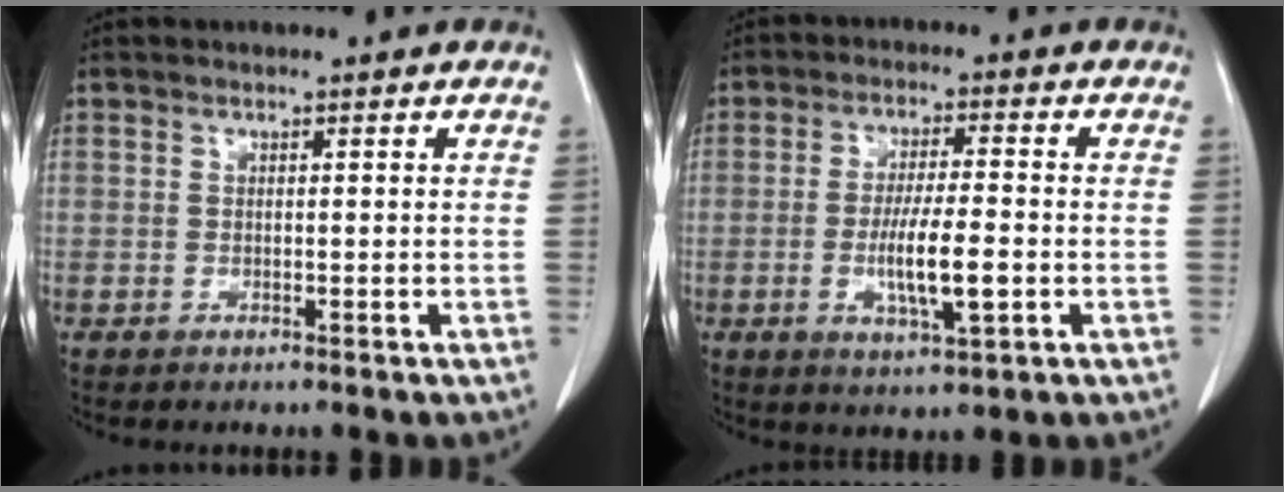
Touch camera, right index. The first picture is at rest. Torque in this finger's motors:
{"motor_torque": [1.33, -0.31, 0.68, 0.15]}